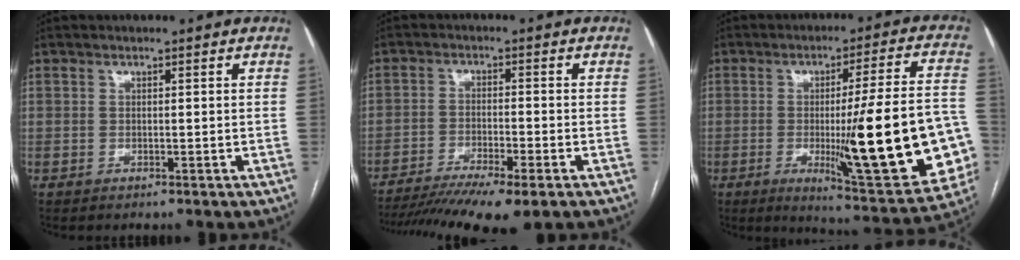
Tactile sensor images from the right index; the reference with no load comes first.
{"total": 13.6, "force": [-10.4, 1.1, 8.6], "torque": [-0.143, -0.027, -0.166]}
{"total": 23.4, "force": [-4.4, 2.4, 22.8], "torque": [-0.256, -0.005, -0.050]}